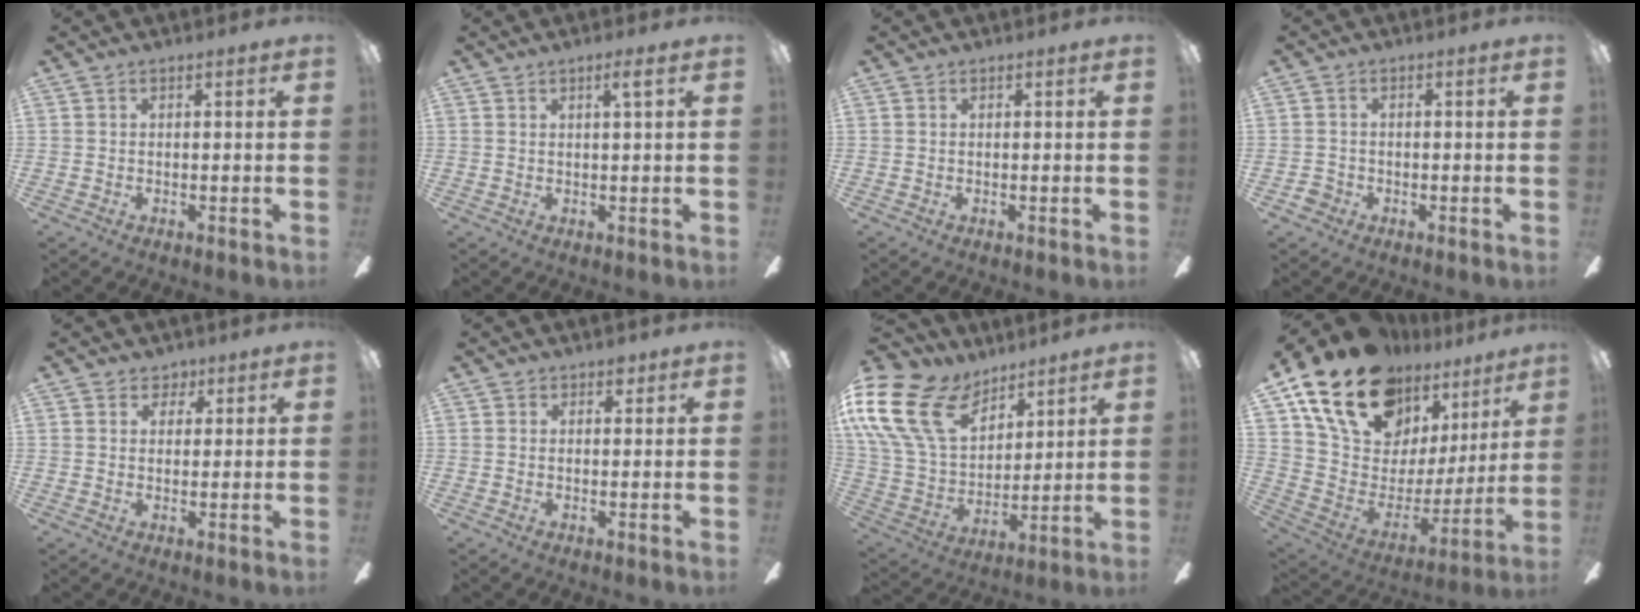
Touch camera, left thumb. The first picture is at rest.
{"total": 2.1, "force": [1.3, -0.1, 1.6], "torque": [-0.035, 0.000, 0.021]}
{"total": 0.0}
{"total": 2.3, "force": [-1.2, 1.9, 0.5], "torque": [-0.007, 0.008, -0.026]}
{"total": 3.6, "force": [2.1, 2.8, 0.8], "torque": [0.001, -0.004, 0.034]}
{"total": 1.8, "force": [1.2, 1.3, 0.5], "torque": [0.006, -0.002, 0.018]}
{"total": 22.7, "force": [11.8, 14.5, 12.8], "torque": [-0.290, -0.060, 0.215]}
{"total": 20.3, "force": [15.7, 9.5, 8.7], "torque": [-0.166, -0.108, 0.288]}